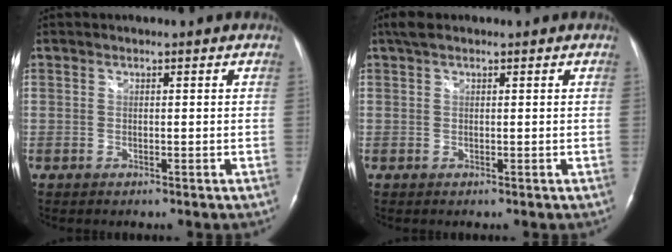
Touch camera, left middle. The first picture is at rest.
{"total": 2.2, "force": [1.6, 0.8, 1.3], "torque": [-0.030, 0.020, 0.030]}